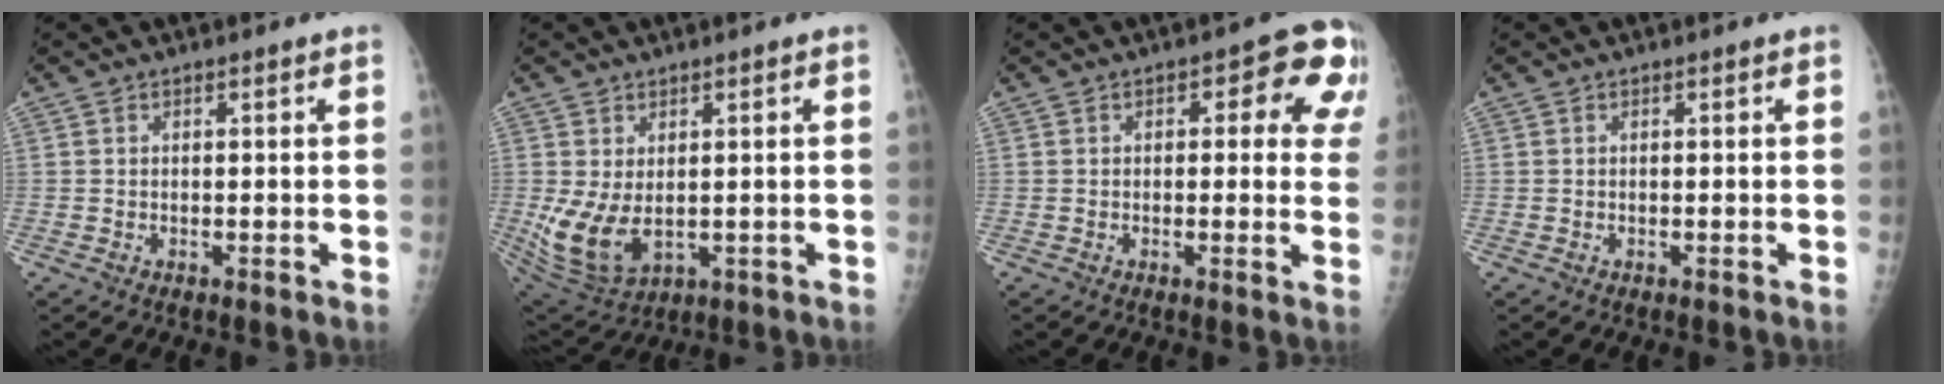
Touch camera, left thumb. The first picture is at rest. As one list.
[{"total": 9.8, "force": [-0.4, 5.9, 7.7], "torque": [-0.151, -0.011, 0.016]}, {"total": 10.4, "force": [3.3, 4.9, 8.6], "torque": [-0.046, 0.003, 0.028]}, {"total": 0.0}]